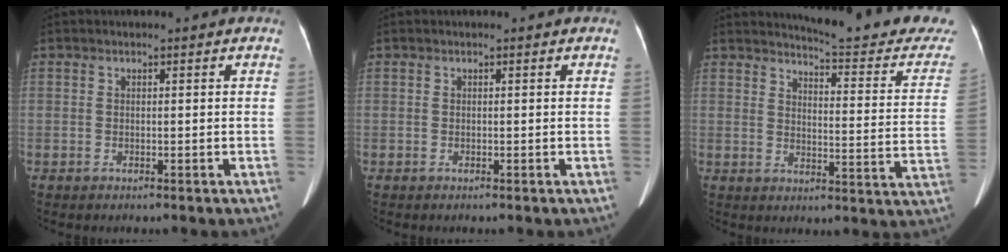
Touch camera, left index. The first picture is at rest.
{"total": 0.0}
{"total": 19.0, "force": [18.4, 0.7, 4.5], "torque": [-0.054, -0.119, 0.201]}